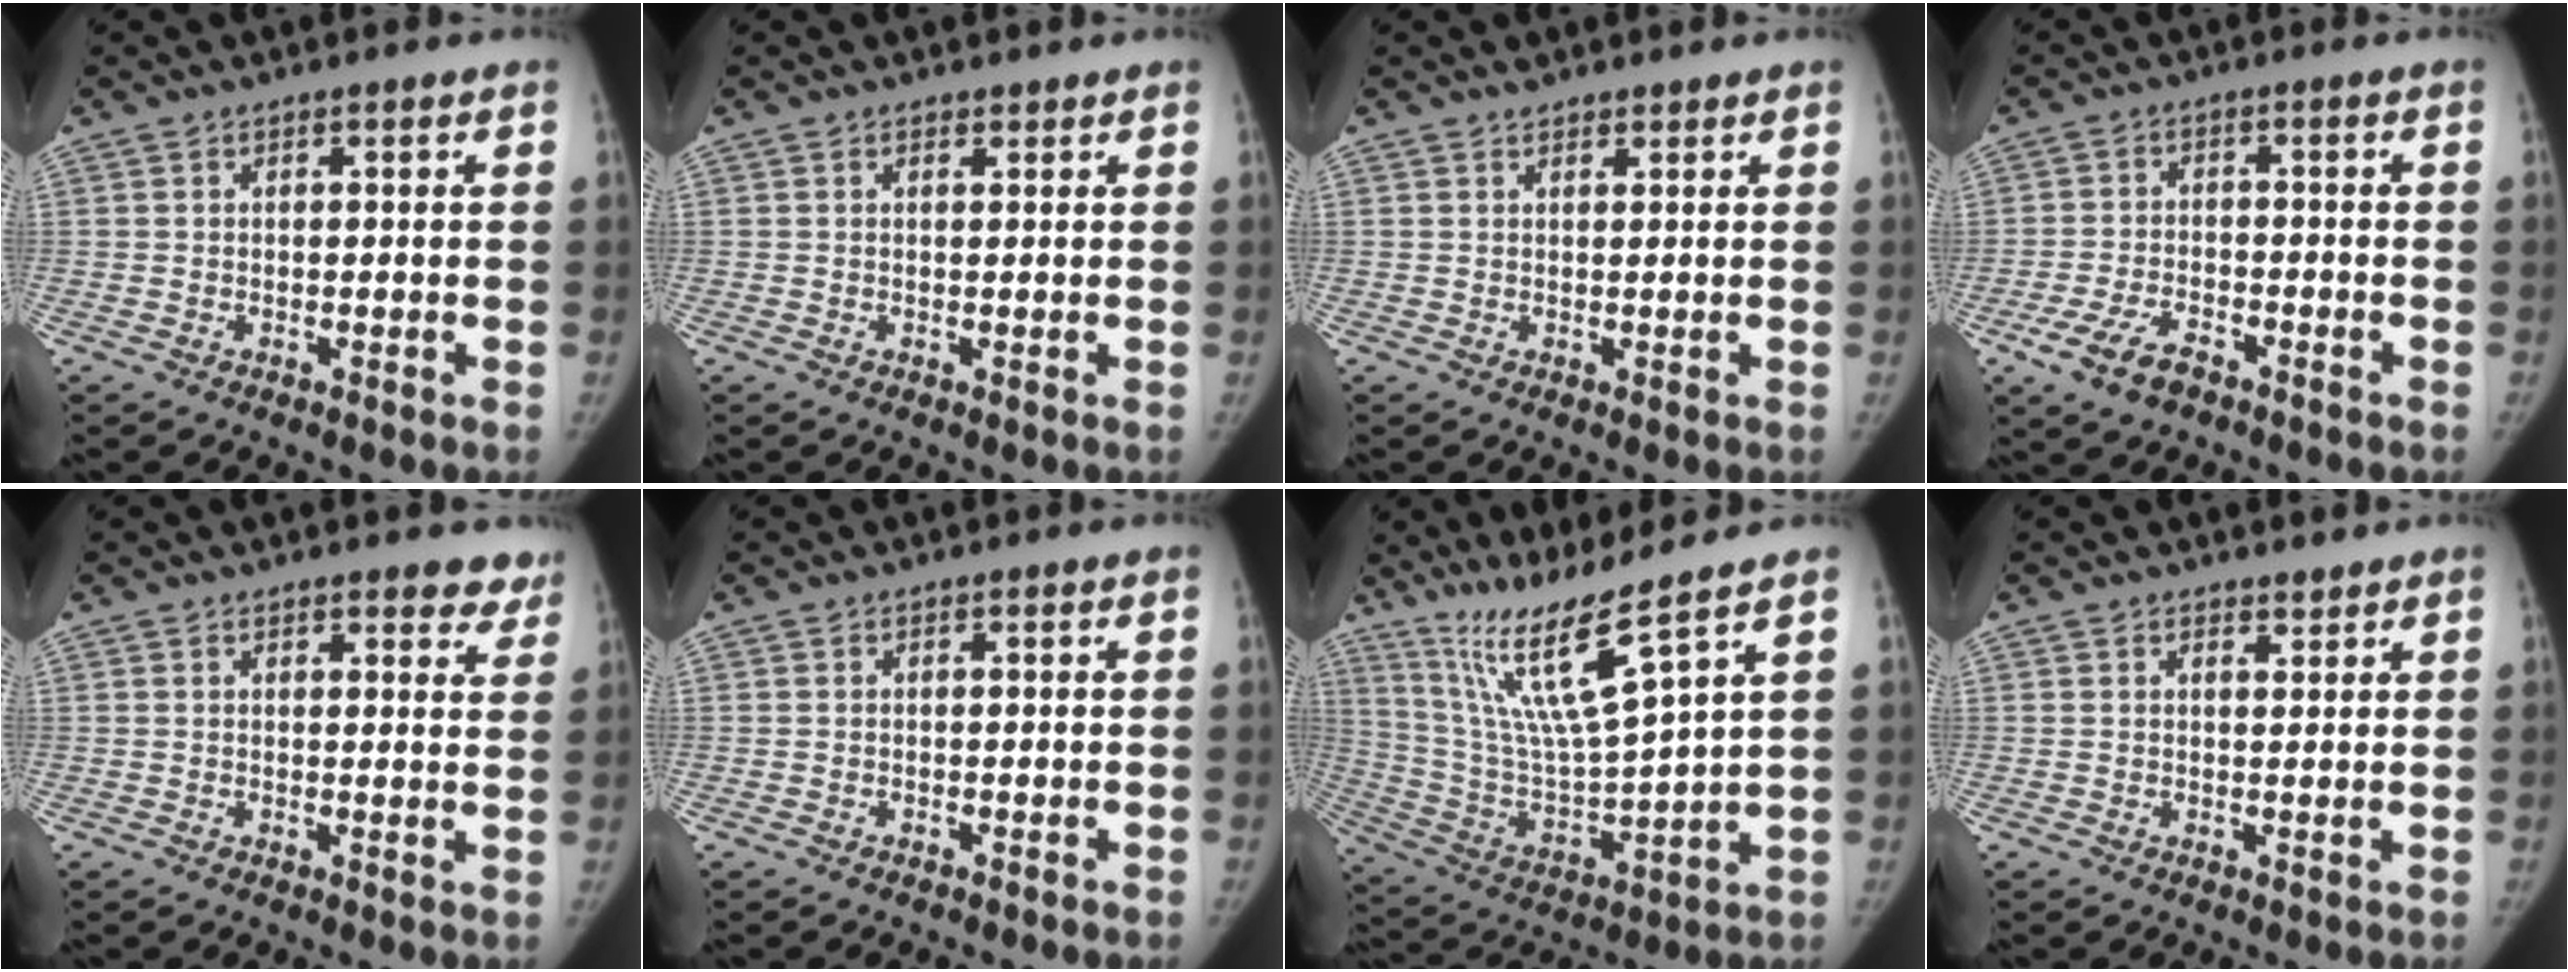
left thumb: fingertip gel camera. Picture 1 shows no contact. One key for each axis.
{"total": 0.8, "fx": 0.7, "fy": 0.4, "fz": 0.2, "tx": -0.003, "ty": -0.006, "tz": 0.010}
{"total": 1.6, "fx": 1.4, "fy": 0.7, "fz": 0.4, "tx": 0.003, "ty": -0.008, "tz": 0.022}
{"total": 6.7, "fx": -4.0, "fy": 3.5, "fz": 4.0, "tx": -0.086, "ty": 0.012, "tz": -0.073}
{"total": 5.1, "fx": 4.3, "fy": 2.1, "fz": 1.9, "tx": 0.015, "ty": -0.018, "tz": 0.041}
{"total": 0.0}
{"total": 14.0, "fx": 10.1, "fy": -0.7, "fz": 9.7, "tx": -0.179, "ty": -0.068, "tz": 0.206}
{"total": 1.6, "fx": 1.4, "fy": 0.7, "fz": 0.4, "tx": 0.004, "ty": -0.011, "tz": 0.020}